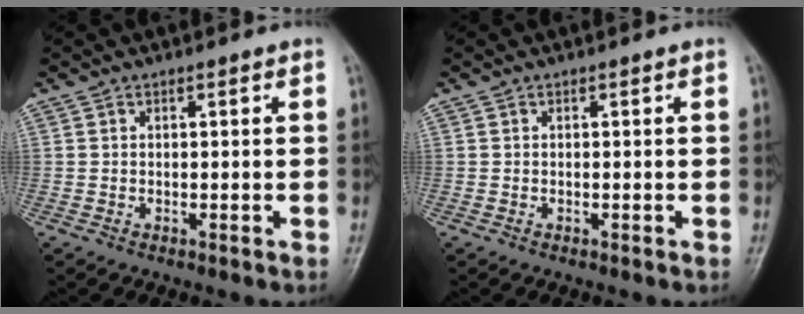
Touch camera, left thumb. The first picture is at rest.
{"total": 0.0}